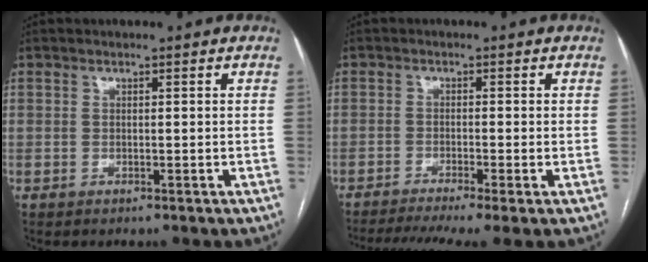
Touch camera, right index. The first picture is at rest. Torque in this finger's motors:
{"motor_torque": [1.18, -0.89, 0.36, 0.08]}